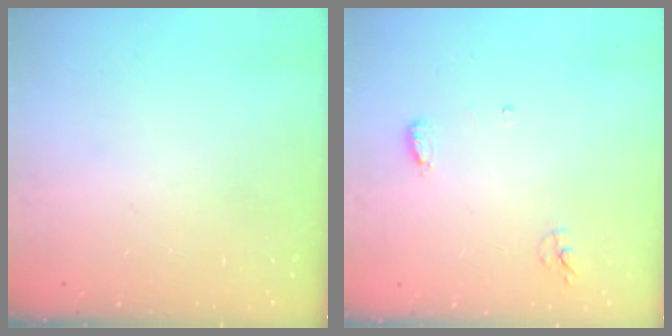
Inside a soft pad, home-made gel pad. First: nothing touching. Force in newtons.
{"total": 5.4, "press": 5.3, "slide": 1.1}